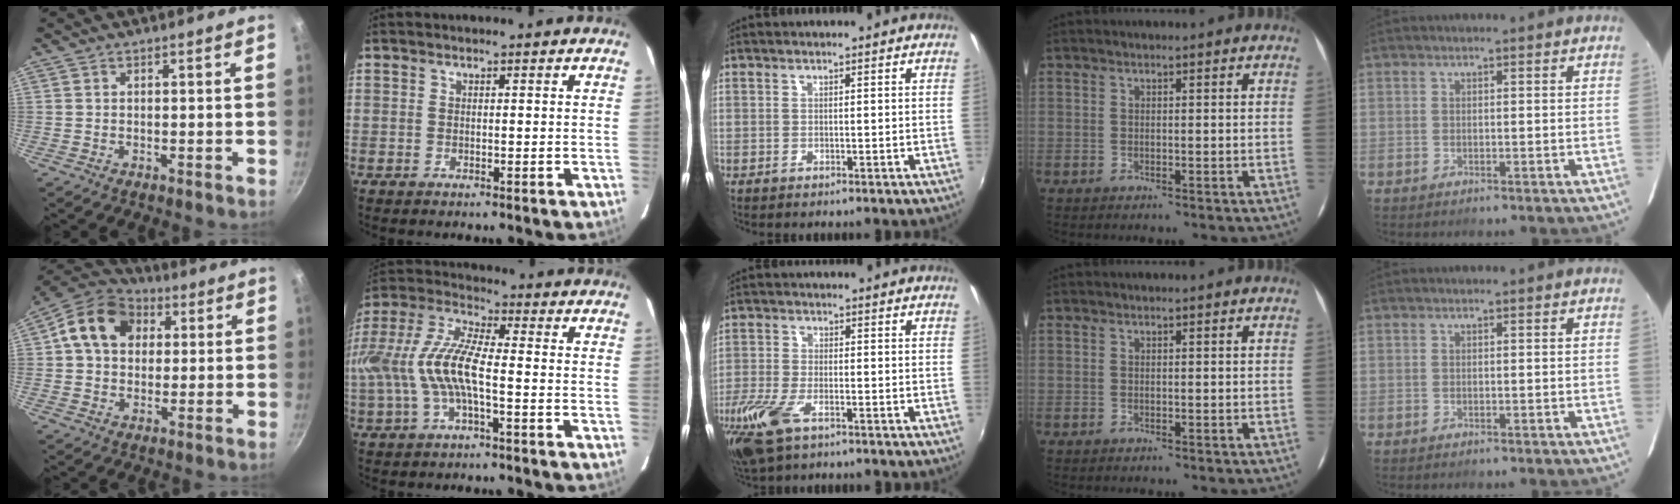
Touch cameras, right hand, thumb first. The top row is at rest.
{"thumb": {"total": 13.6, "force": [3.2, 10.7, 7.7], "torque": [-0.108, 0.022, 0.035]}, "index": {"total": 12.6, "force": [-2.3, 3.4, 11.9], "torque": [-0.250, 0.004, -0.042]}, "middle": {"total": 10.9, "force": [-6.2, 4.6, 7.7], "torque": [-0.187, -0.034, -0.121]}}